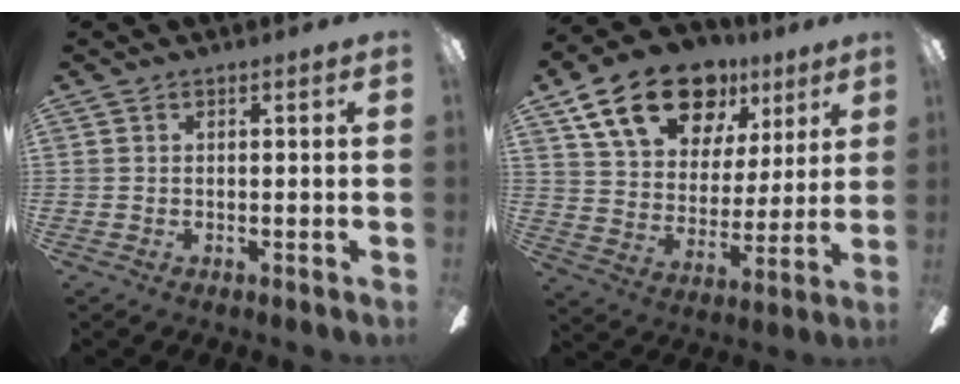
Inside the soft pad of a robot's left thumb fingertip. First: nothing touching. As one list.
[{"total": 20.7, "force": [12.6, 12.4, 10.9], "torque": [-0.186, -0.055, 0.228]}]